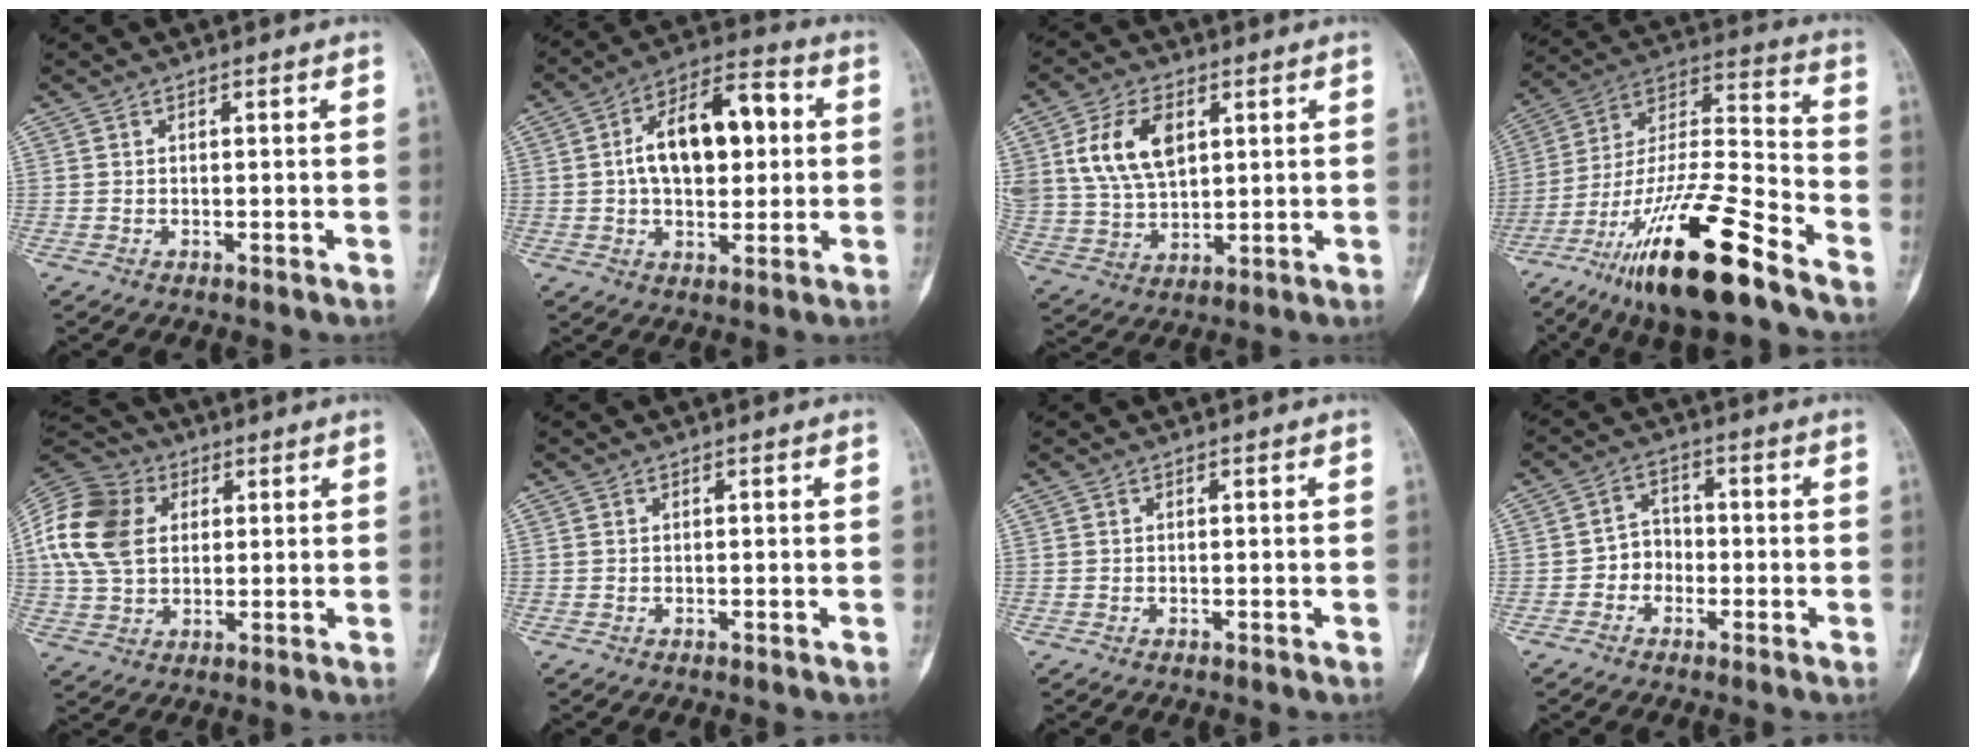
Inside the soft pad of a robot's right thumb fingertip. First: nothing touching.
{"total": 15.5, "force": [1.8, 8.6, 12.8], "torque": [-0.183, 0.026, 0.023]}
{"total": 12.6, "force": [4.3, 7.8, 9.0], "torque": [-0.160, -0.008, 0.093]}
{"total": 23.4, "force": [-15.1, 4.8, 17.2], "torque": [-0.338, 0.064, -0.268]}
{"total": 16.9, "force": [3.8, 12.6, 10.6], "torque": [-0.214, 0.013, 0.069]}
{"total": 0.0}
{"total": 0.0}
{"total": 4.5, "force": [-1.5, 3.9, 1.7], "torque": [-0.004, 0.020, -0.035]}